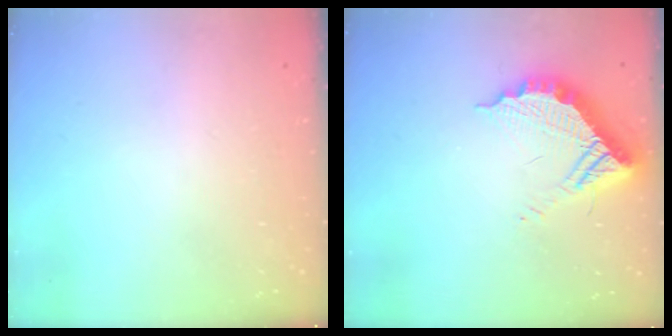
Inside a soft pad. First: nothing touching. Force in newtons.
{"total": 14.5, "press": 14.4, "slide": 1.4}